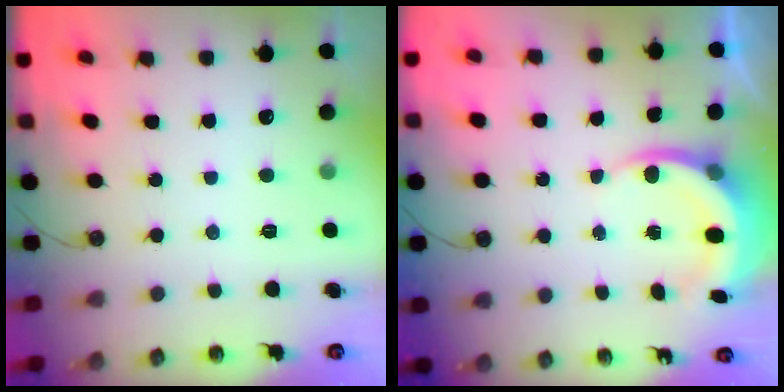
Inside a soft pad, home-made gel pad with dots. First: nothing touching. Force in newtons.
{"total": 6.5, "press": 6.4, "slide": 1.3}